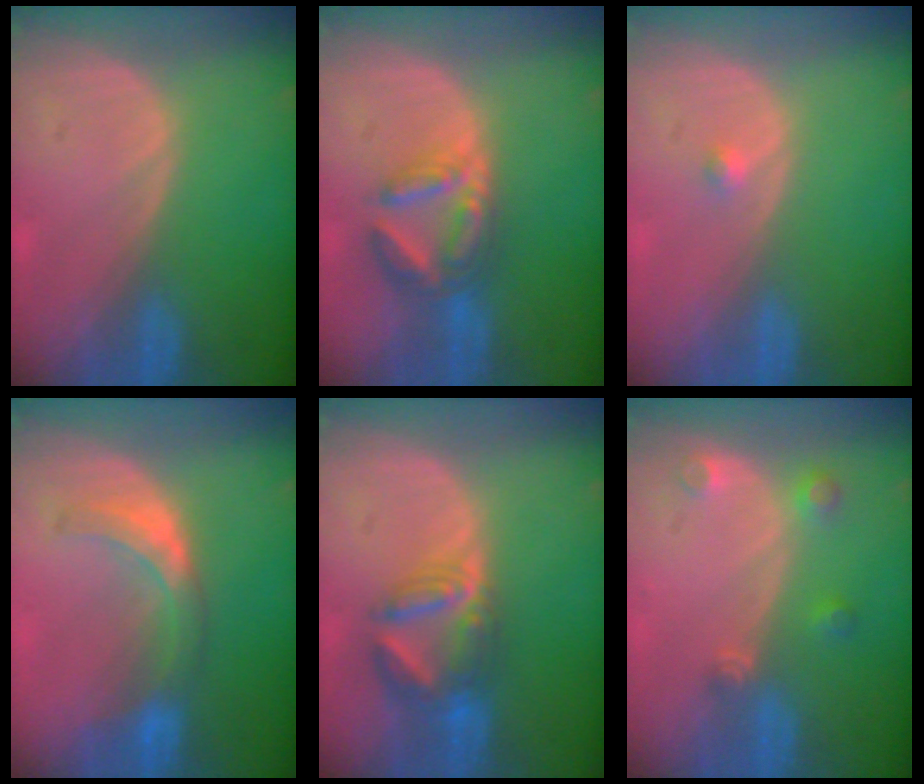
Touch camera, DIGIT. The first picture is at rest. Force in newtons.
{"total": 6.9, "press": 6.1, "slide": 3.4}
{"total": 0.9, "press": 0.7, "slide": 0.6}
{"total": 5.9, "press": 5.8, "slide": 1.0}
{"total": 6.6, "press": 6.4, "slide": 1.5}
{"total": 3.3, "press": 3.0, "slide": 1.4}